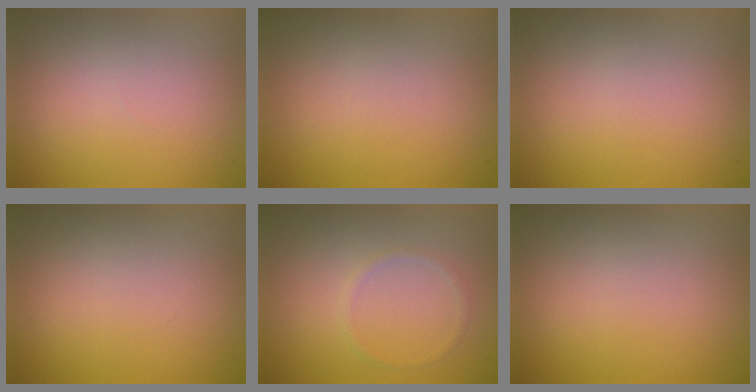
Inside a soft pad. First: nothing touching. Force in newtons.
{"total": 0.0}
{"total": 0.0}
{"total": 0.0}
{"total": 0.7, "press": 0.7, "slide": 0.1}
{"total": 0.0}